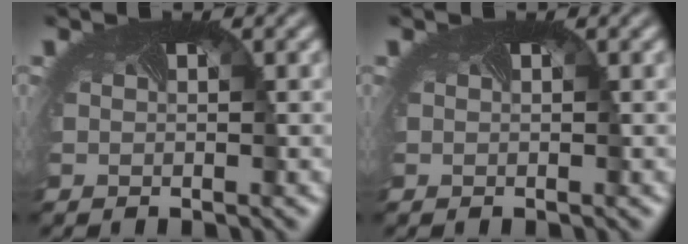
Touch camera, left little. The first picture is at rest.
{"total": 0.0}